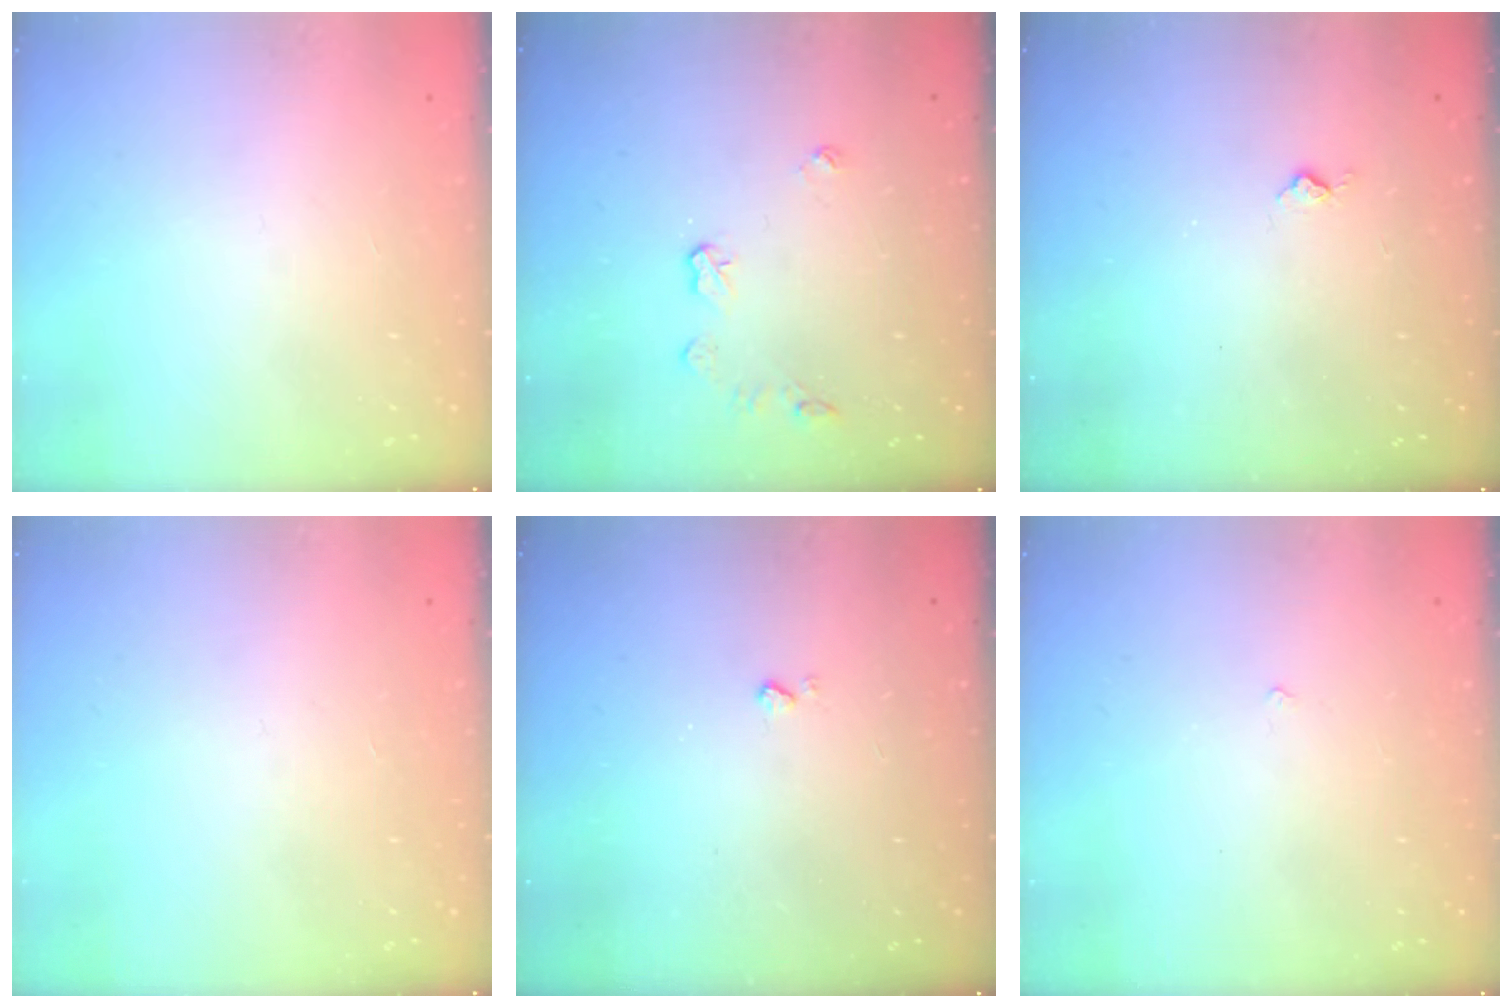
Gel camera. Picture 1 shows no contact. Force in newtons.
{"total": 5.1, "press": 5.0, "slide": 0.6}
{"total": 3.3, "press": 3.3, "slide": 0.4}
{"total": 0.0}
{"total": 2.5, "press": 2.4, "slide": 0.5}
{"total": 2.1, "press": 2.1, "slide": 0.4}